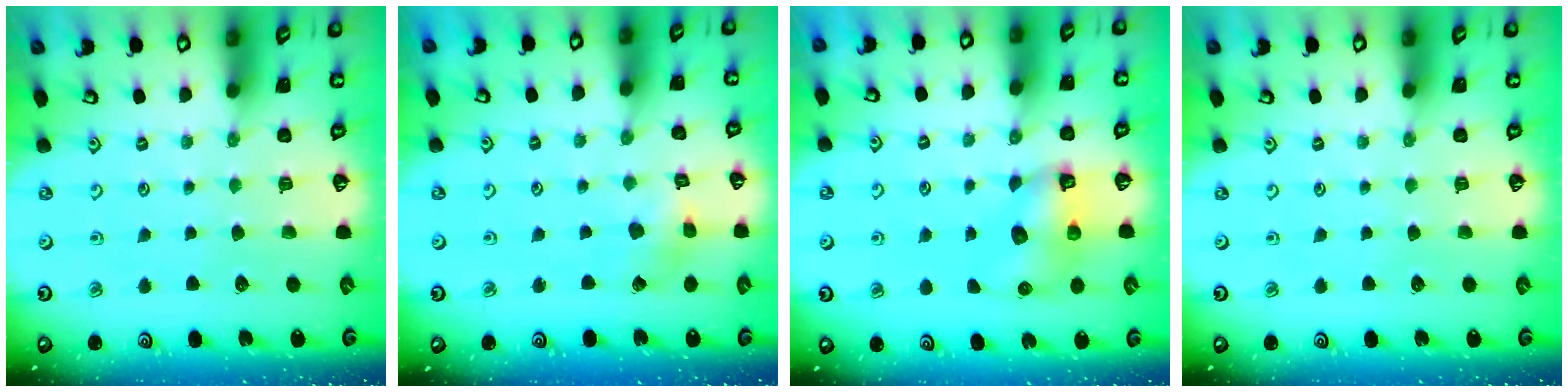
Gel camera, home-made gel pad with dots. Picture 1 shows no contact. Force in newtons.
{"total": 3.7, "press": 3.7, "slide": 0.4}
{"total": 8.0, "press": 7.9, "slide": 0.5}
{"total": 0.0}